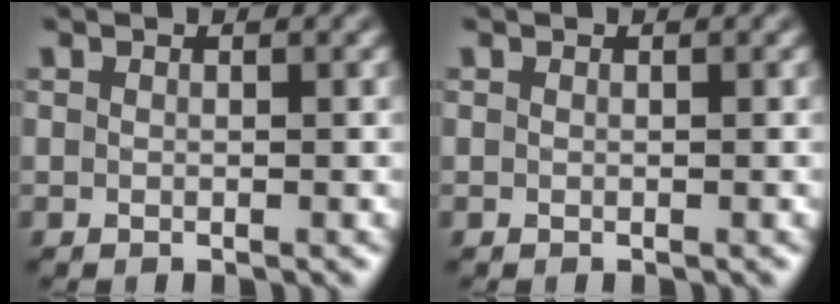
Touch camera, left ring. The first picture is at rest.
{"total": 0.0}